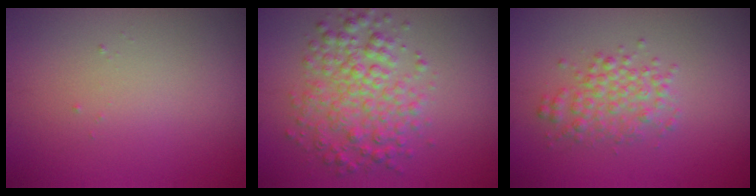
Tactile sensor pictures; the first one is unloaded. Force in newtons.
{"total": 4.9, "press": 4.9, "slide": 0.0}
{"total": 2.8, "press": 2.8, "slide": 0.0}